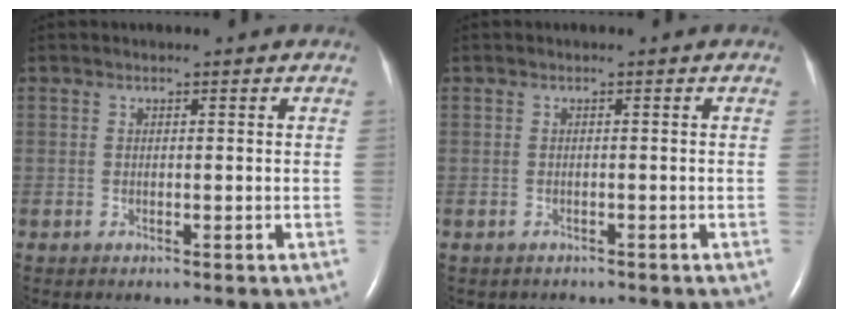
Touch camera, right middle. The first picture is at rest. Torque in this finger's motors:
{"motor_torque": [-0.22, 0.05, -0.03, 0.01]}